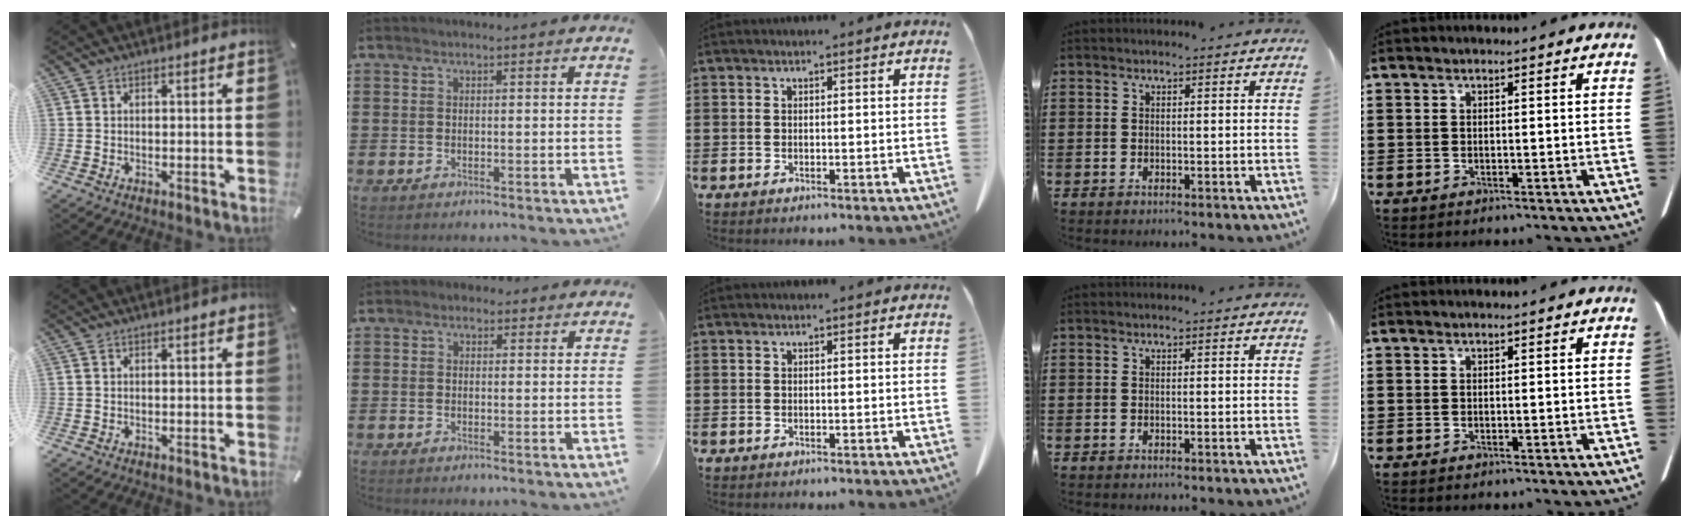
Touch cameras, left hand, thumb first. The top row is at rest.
{"index": {"total": 1.2, "force": [0.6, 1.0, 0.4], "torque": [-0.011, 0.008, 0.011]}}